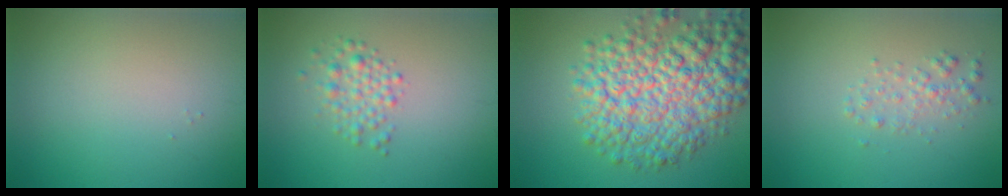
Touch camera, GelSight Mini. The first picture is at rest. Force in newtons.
{"total": 2.2, "press": 2.2, "slide": 0.1}
{"total": 10.3, "press": 10.2, "slide": 0.3}
{"total": 1.5, "press": 1.5, "slide": 0.0}